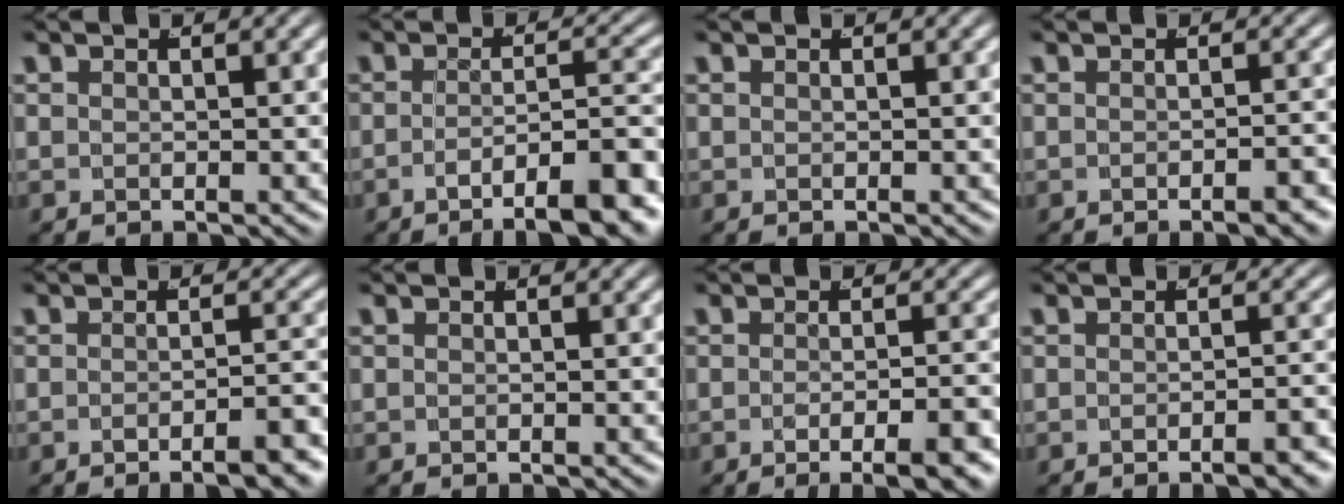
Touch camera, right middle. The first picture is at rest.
{"total": 8.0, "force": [-5.9, 1.4, 5.2], "torque": [-0.058, -0.008, -0.090]}
{"total": 0.0}
{"total": 1.8, "force": [-1.5, -0.1, 0.9], "torque": [-0.008, 0.013, -0.031]}
{"total": 3.9, "force": [-3.0, 0.2, 2.5], "torque": [-0.021, 0.013, -0.056]}
{"total": 0.0}
{"total": 4.9, "force": [-3.7, 0.3, 3.2], "torque": [-0.037, 0.001, -0.060]}
{"total": 2.1, "force": [-1.8, -0.1, 1.1], "torque": [-0.009, 0.014, -0.036]}